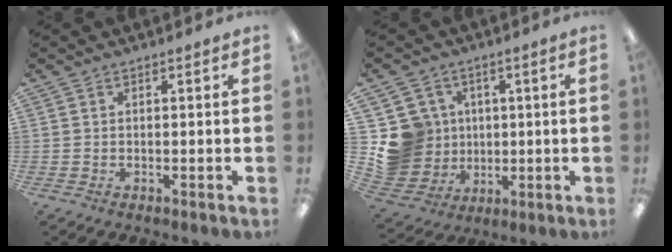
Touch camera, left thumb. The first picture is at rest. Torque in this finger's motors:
{"motor_torque": [0.03, 0.09, 0.00, -0.06, 0.02]}